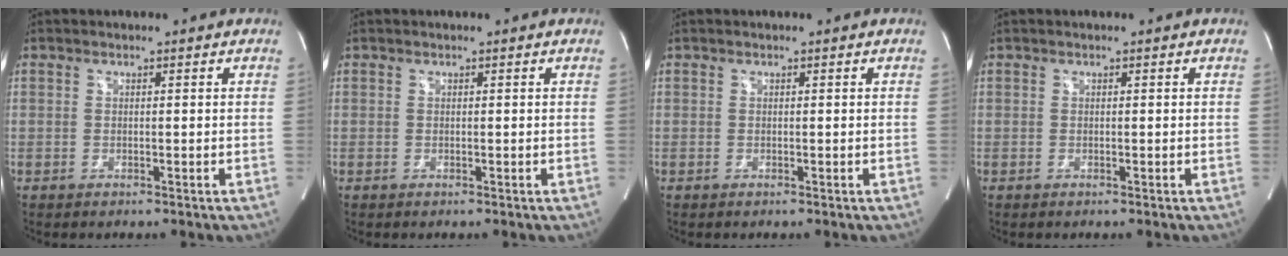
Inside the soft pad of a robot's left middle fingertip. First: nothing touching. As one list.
[{"total": 0.0}, {"total": 0.0}, {"total": 0.0}]